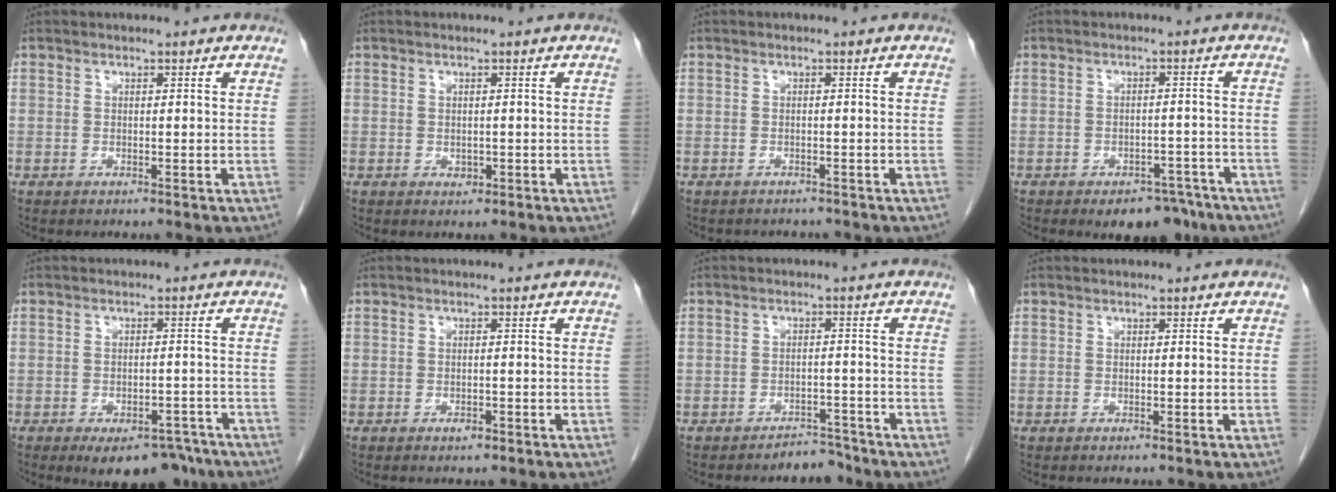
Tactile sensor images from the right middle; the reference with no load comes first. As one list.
[{"total": 0.9, "force": [-0.2, 0.7, 0.5], "torque": [-0.006, 0.000, 0.001]}, {"total": 2.5, "force": [-2.3, 0.9, 0.2], "torque": [-0.009, -0.005, -0.030]}, {"total": 6.2, "force": [-4.6, 3.2, 2.7], "torque": [-0.024, 0.007, -0.058]}, {"total": 9.3, "force": [-6.8, 4.5, 4.5], "torque": [-0.045, 0.009, -0.092]}, {"total": 1.0, "force": [-0.6, 0.5, 0.7], "torque": [-0.009, 0.001, -0.005]}, {"total": 2.7, "force": [-2.5, 1.0, 0.0], "torque": [0.002, 0.002, -0.034]}, {"total": 0.0}]